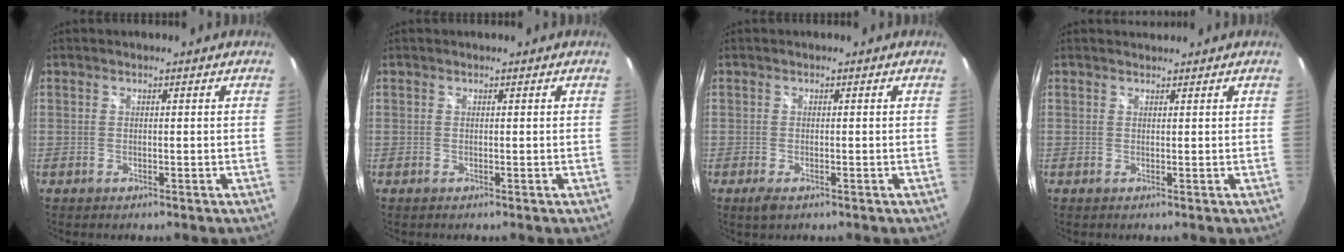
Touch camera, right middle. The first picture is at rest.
{"total": 0.0}
{"total": 2.2, "force": [-1.3, 1.0, 1.4], "torque": [-0.028, -0.008, -0.021]}
{"total": 0.7, "force": [0.7, 0.1, -0.1], "torque": [0.004, 0.002, 0.013]}